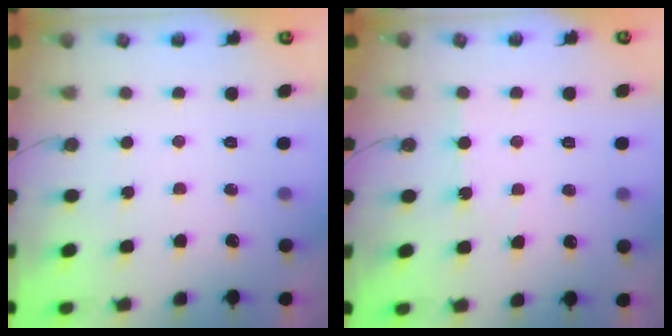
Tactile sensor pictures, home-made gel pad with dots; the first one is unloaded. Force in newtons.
{"total": 3.3, "press": 3.3, "slide": 0.5}